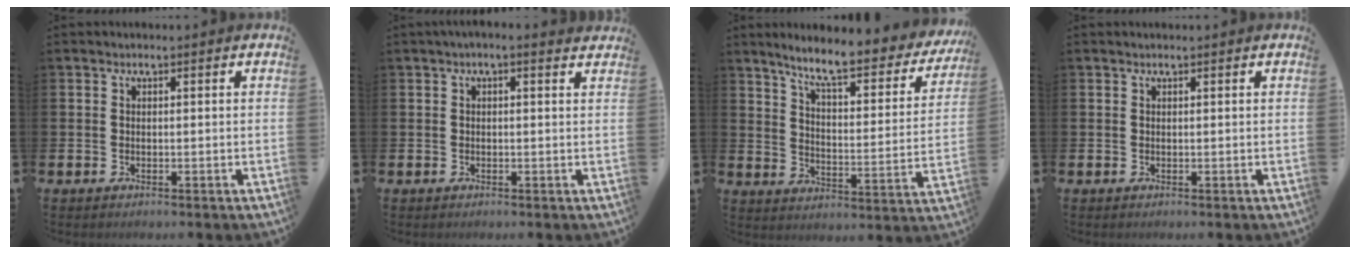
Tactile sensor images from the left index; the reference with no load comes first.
{"total": 0.8, "force": [0.4, 0.1, 0.7], "torque": [-0.012, 0.002, 0.007]}
{"total": 8.0, "force": [6.9, 1.2, 3.9], "torque": [-0.102, -0.048, 0.112]}
{"total": 0.0}